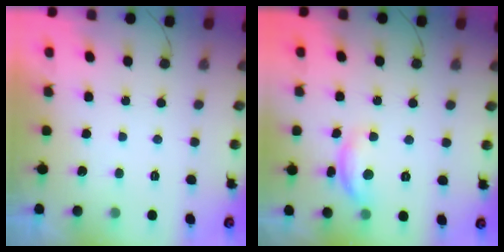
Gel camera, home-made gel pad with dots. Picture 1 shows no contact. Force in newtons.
{"total": 9.6, "press": 9.6, "slide": 0.4}